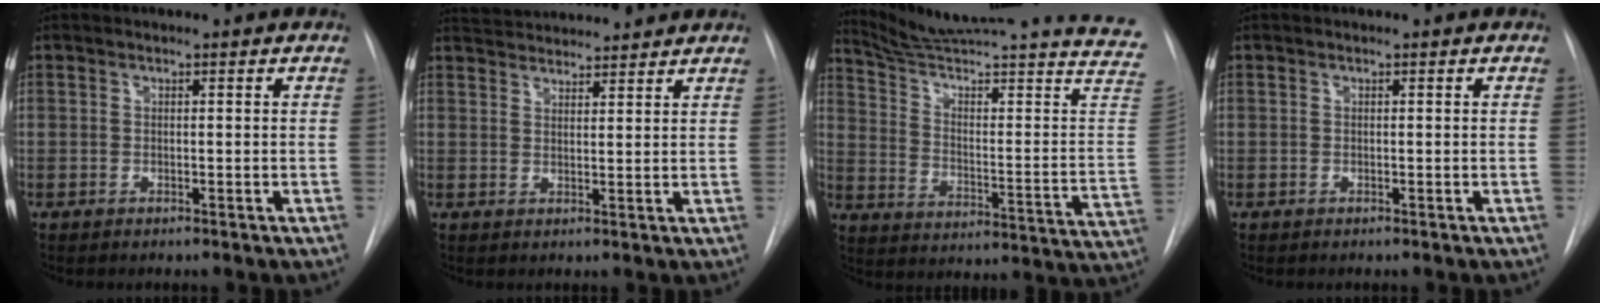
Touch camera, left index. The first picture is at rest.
{"total": 9.5, "force": [9.1, 1.3, 2.1], "torque": [-0.038, 0.028, 0.133]}
{"total": 30.2, "force": [27.1, -1.5, 13.4], "torque": [-0.205, -0.134, 0.353]}
{"total": 0.0}